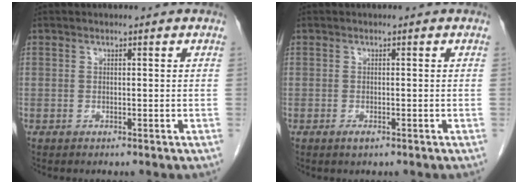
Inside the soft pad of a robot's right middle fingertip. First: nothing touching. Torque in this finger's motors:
{"motor_torque": [0.30, 0.19, 0.04, 0.00]}